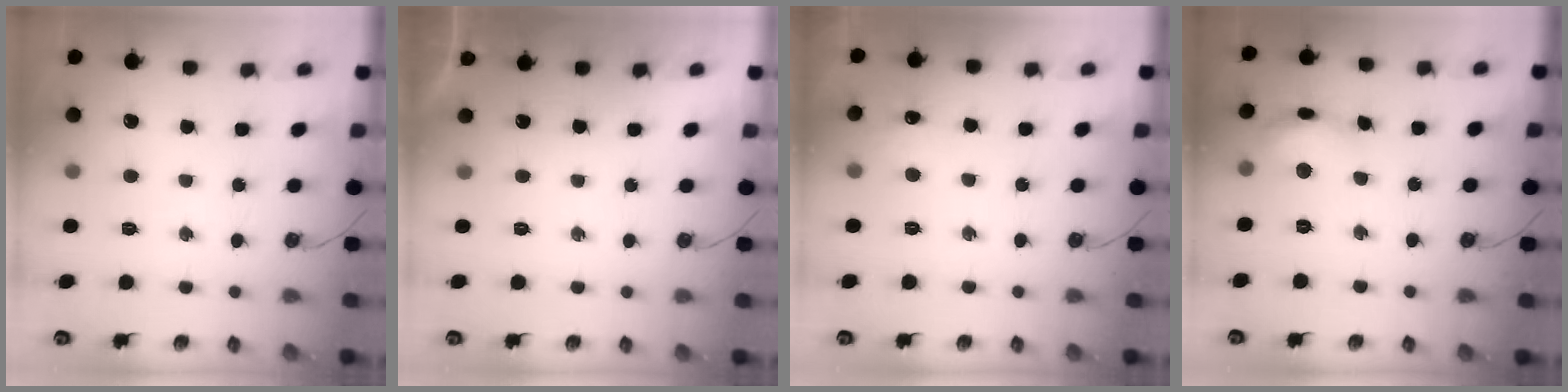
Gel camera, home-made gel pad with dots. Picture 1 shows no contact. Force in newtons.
{"total": 0.0}
{"total": 7.1, "press": 7.0, "slide": 1.0}
{"total": 14.0, "press": 9.7, "slide": 10.0}